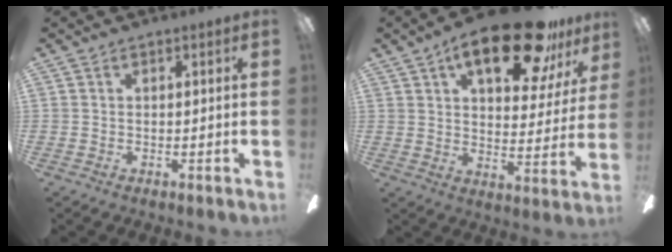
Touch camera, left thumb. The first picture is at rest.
{"total": 21.2, "force": [13.3, 8.3, 14.3], "torque": [-0.197, -0.072, 0.212]}